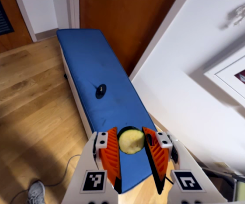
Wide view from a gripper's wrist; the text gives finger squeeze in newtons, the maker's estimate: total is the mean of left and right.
{"total": 7.9, "left": 7.8, "right": 8.1}